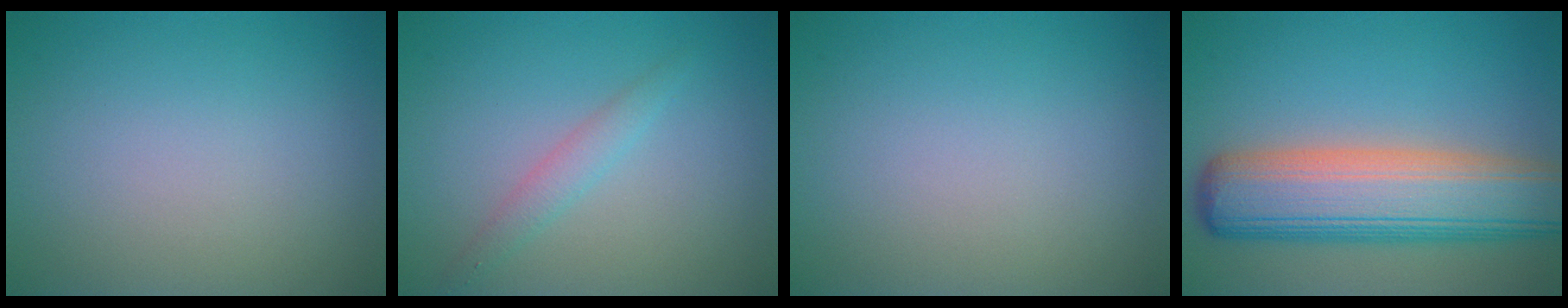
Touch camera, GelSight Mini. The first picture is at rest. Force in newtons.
{"total": 1.6, "press": 1.6, "slide": 0.1}
{"total": 0.0}
{"total": 10.5, "press": 10.4, "slide": 0.9}